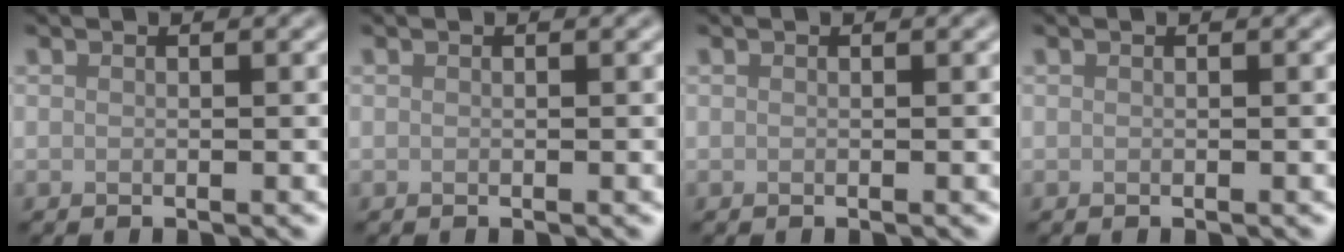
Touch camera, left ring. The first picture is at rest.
{"total": 0.0}
{"total": 0.0}
{"total": 0.0}